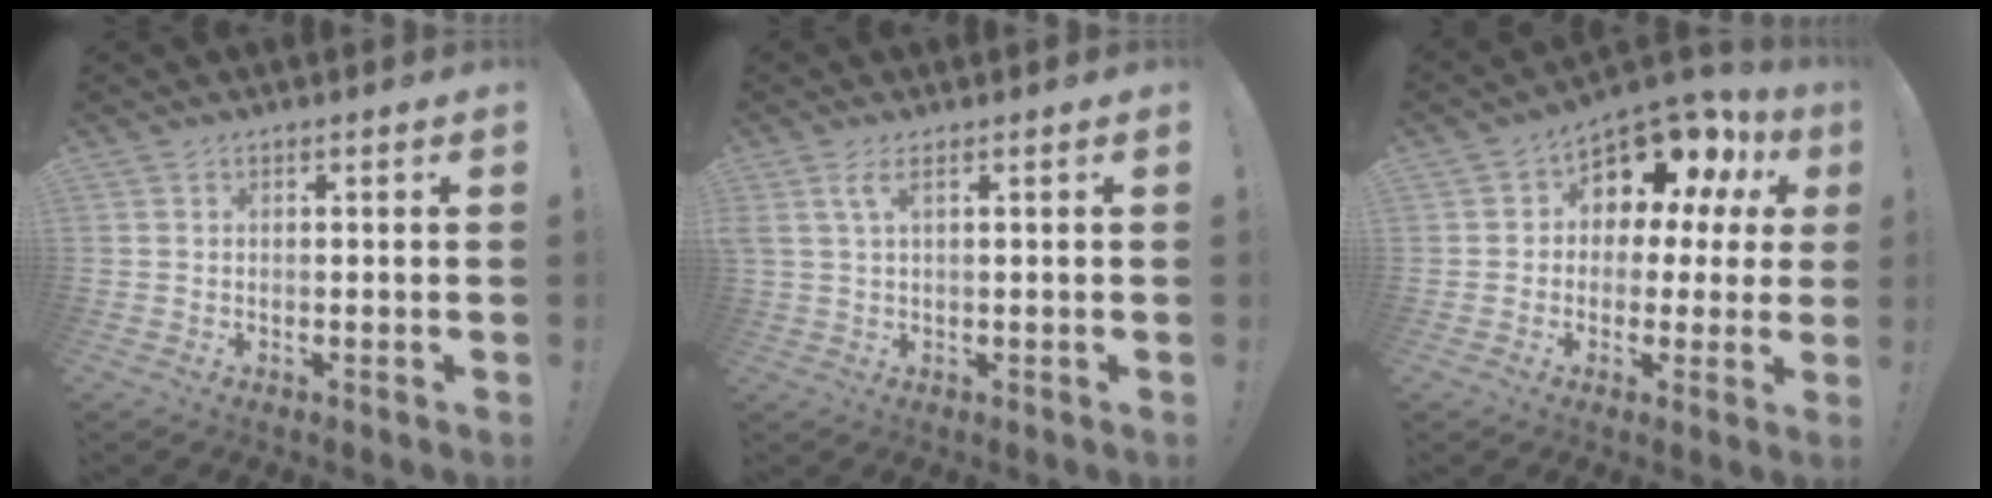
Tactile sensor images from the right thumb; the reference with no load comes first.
{"total": 3.5, "force": [1.5, 0.7, 3.1], "torque": [-0.055, -0.003, 0.025]}
{"total": 10.5, "force": [6.3, 6.0, 5.8], "torque": [-0.085, -0.056, 0.106]}